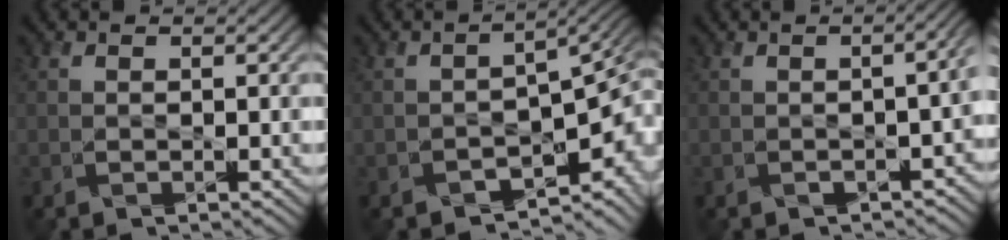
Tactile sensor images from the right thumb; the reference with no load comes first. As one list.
[{"total": 8.3, "force": [-3.7, 3.9, 6.3], "torque": [-0.080, -0.027, -0.051]}, {"total": 4.0, "force": [-1.1, 1.5, 3.5], "torque": [-0.039, -0.006, -0.009]}]